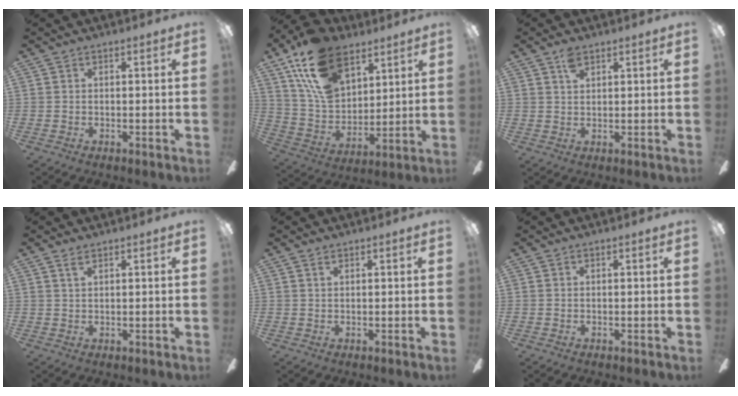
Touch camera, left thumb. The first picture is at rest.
{"total": 19.6, "force": [11.8, 11.7, 10.4], "torque": [-0.215, -0.048, 0.218]}
{"total": 3.0, "force": [2.0, 1.4, 1.7], "torque": [-0.031, -0.002, 0.035]}
{"total": 1.6, "force": [1.1, 0.5, 1.0], "torque": [-0.022, 0.002, 0.019]}
{"total": 0.7, "force": [0.5, 0.3, 0.5], "torque": [-0.011, 0.002, 0.008]}
{"total": 0.0}